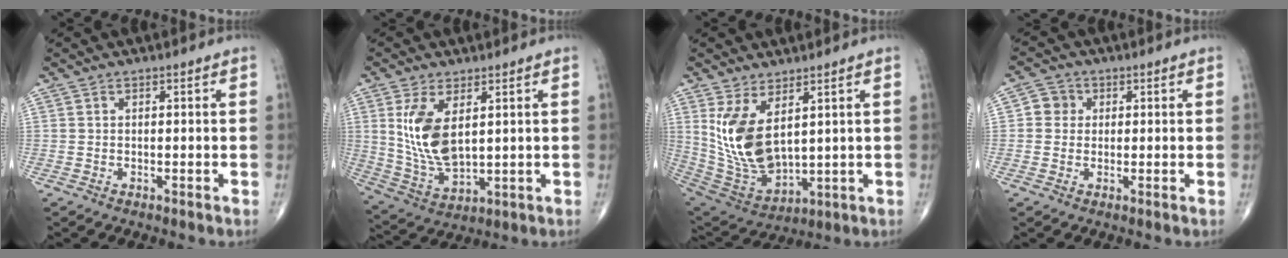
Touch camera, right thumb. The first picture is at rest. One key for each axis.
{"total": 11.4, "fx": 3.0, "fy": 5.6, "fz": 9.5, "tx": -0.183, "ty": -0.019, "tz": 0.074}
{"total": 13.6, "fx": 4.2, "fy": 6.8, "fz": 11.0, "tx": -0.209, "ty": -0.030, "tz": 0.107}
{"total": 3.5, "fx": 0.6, "fy": 3.4, "fz": 1.0, "tx": 0.006, "ty": 0.005, "tz": 0.003}